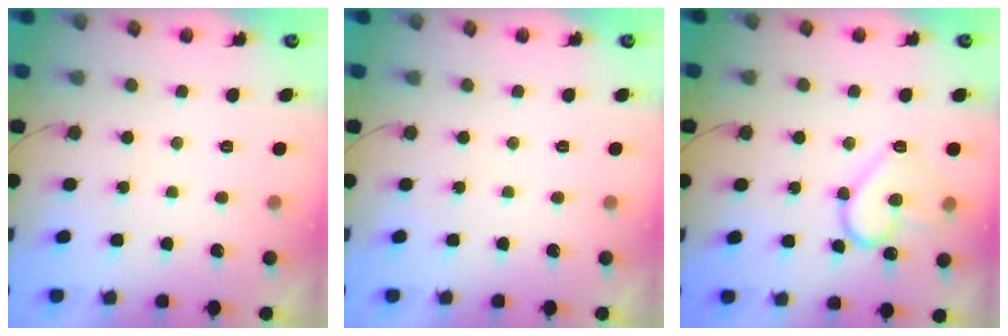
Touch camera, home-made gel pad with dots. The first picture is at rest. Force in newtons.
{"total": 0.0}
{"total": 13.7, "press": 13.7, "slide": 0.9}